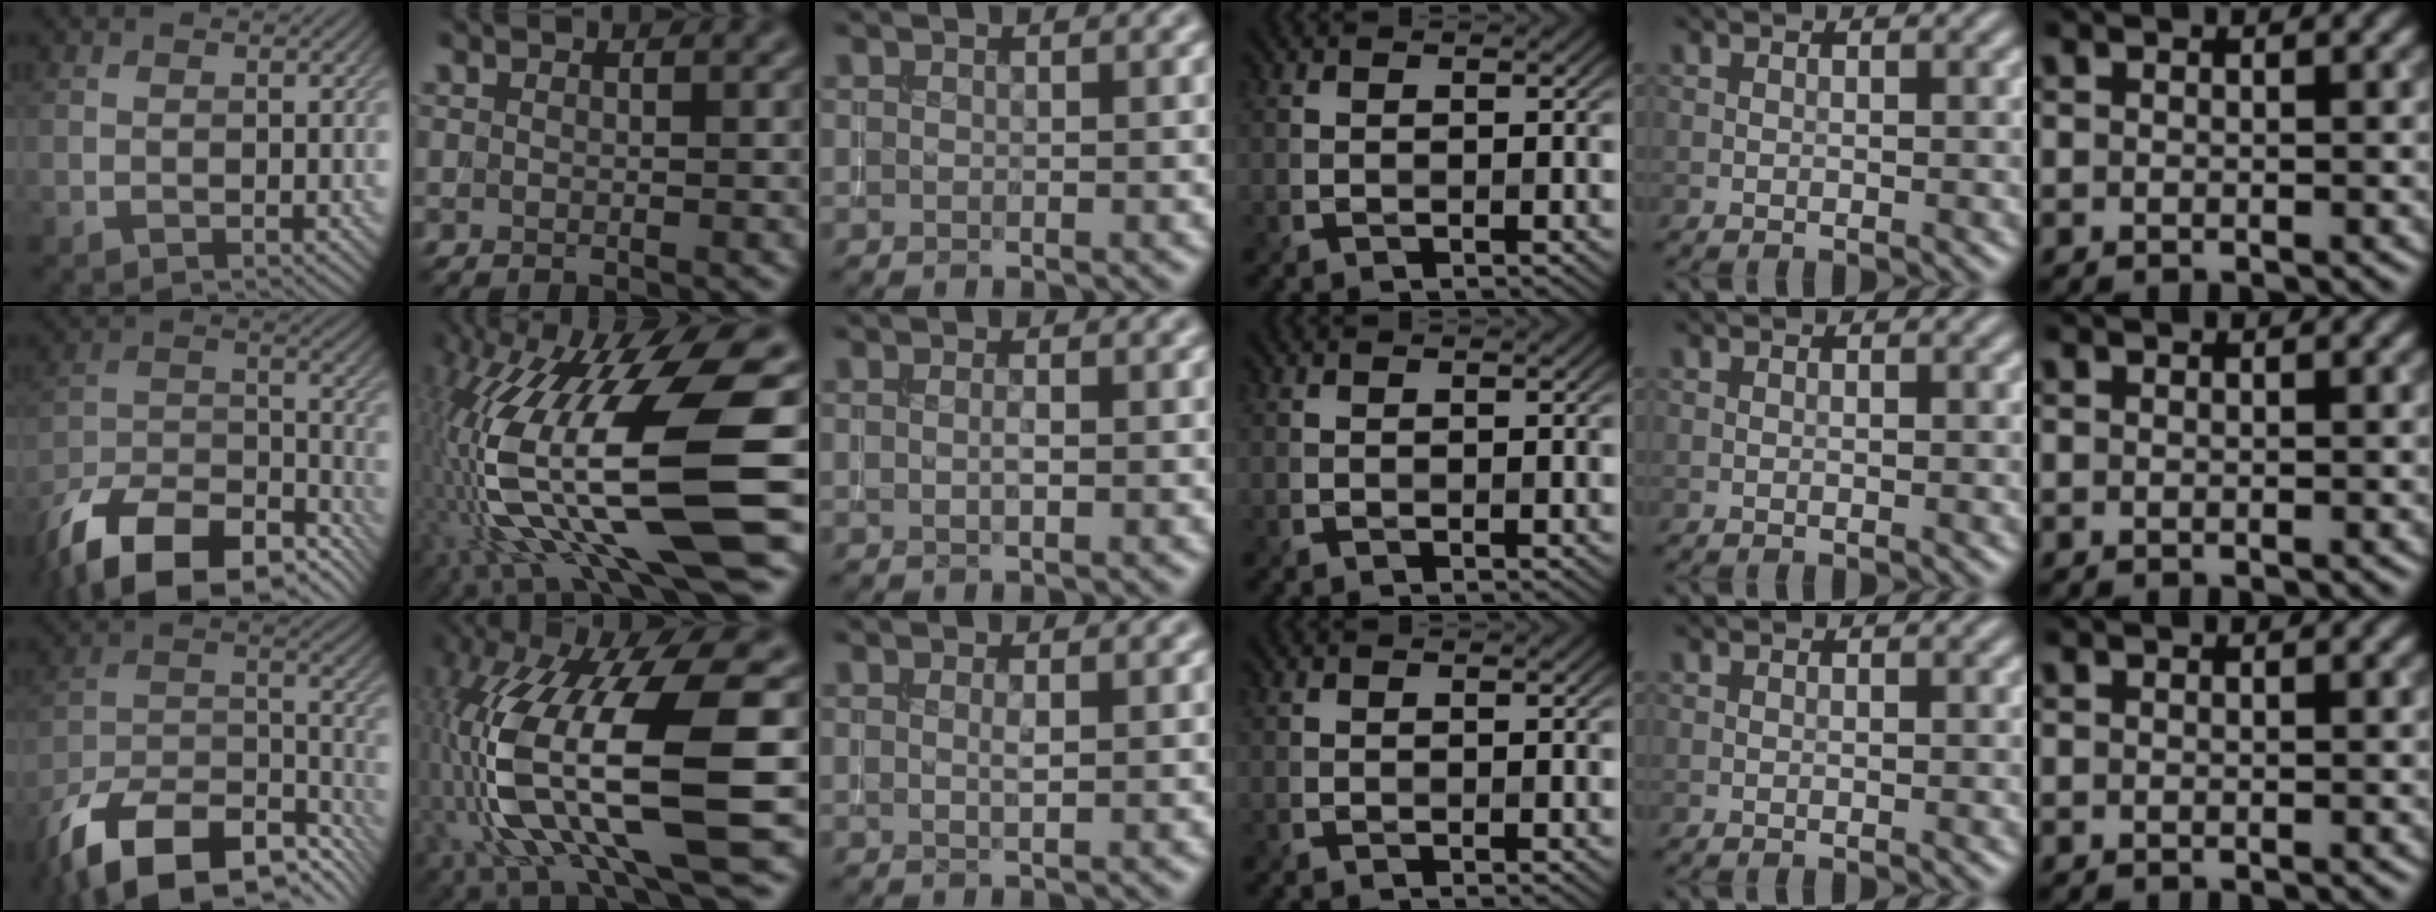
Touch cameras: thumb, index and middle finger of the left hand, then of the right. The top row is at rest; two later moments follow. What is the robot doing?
{"motion": "insert", "object": "drawer"}